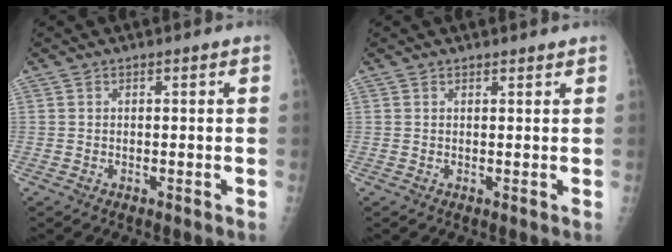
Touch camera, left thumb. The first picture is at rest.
{"total": 0.9, "force": [0.9, 0.2, 0.2], "torque": [-0.001, -0.004, 0.014]}